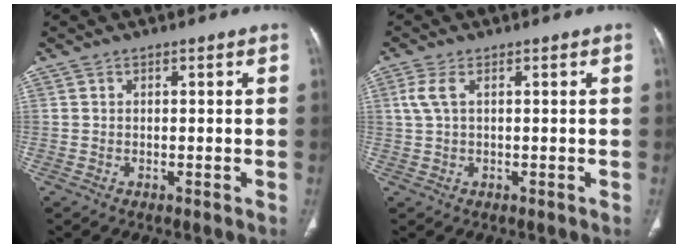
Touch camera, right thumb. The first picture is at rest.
{"total": 2.9, "force": [0.8, 1.1, 2.5], "torque": [-0.078, 0.012, 0.019]}